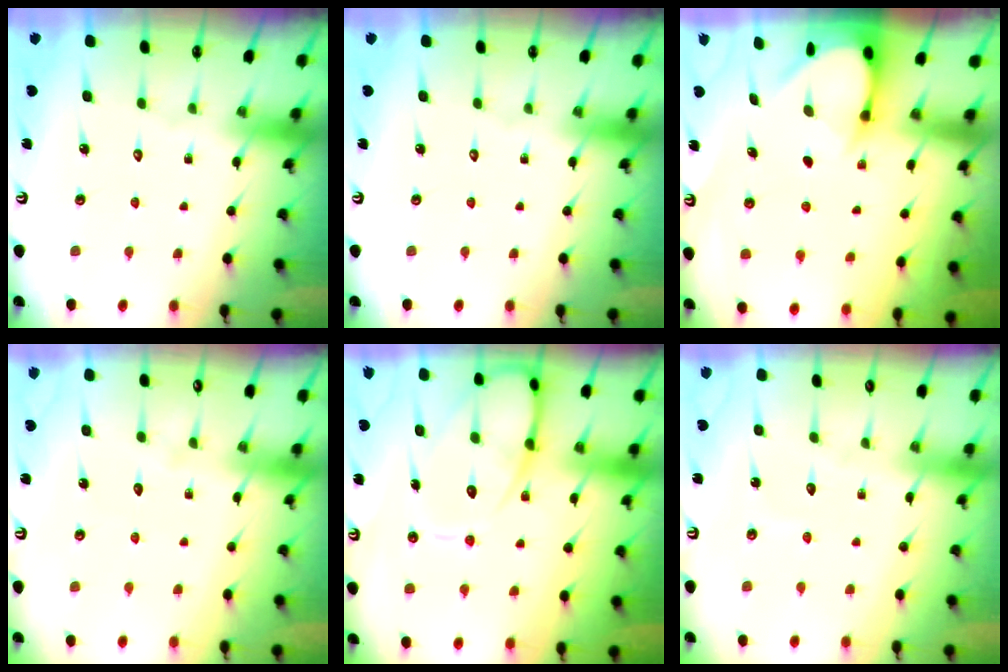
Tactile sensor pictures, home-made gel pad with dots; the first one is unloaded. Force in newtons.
{"total": 0.0}
{"total": 3.8, "press": 3.8, "slide": 0.4}
{"total": 2.6, "press": 2.6, "slide": 0.3}
{"total": 13.0, "press": 12.9, "slide": 1.3}
{"total": 2.0, "press": 2.0, "slide": 0.1}